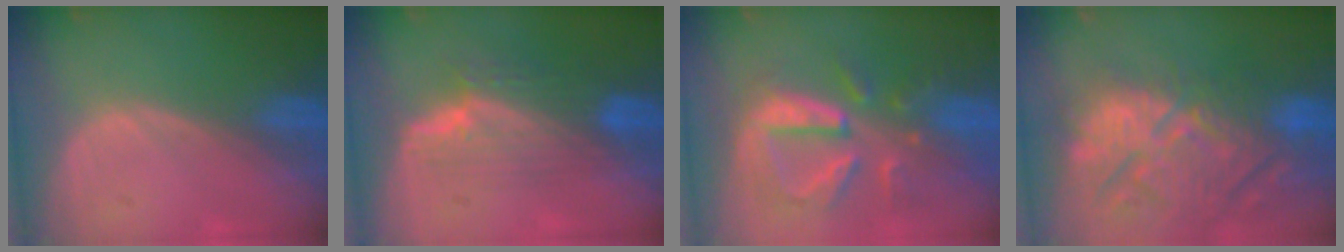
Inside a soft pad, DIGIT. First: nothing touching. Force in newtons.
{"total": 7.5, "press": 6.9, "slide": 3.0}
{"total": 10.3, "press": 9.2, "slide": 4.6}
{"total": 14.9, "press": 12.8, "slide": 7.7}